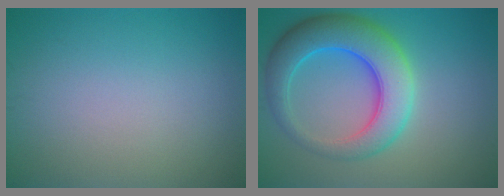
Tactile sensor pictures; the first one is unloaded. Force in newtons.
{"total": 7.9, "press": 7.9, "slide": 0.1}